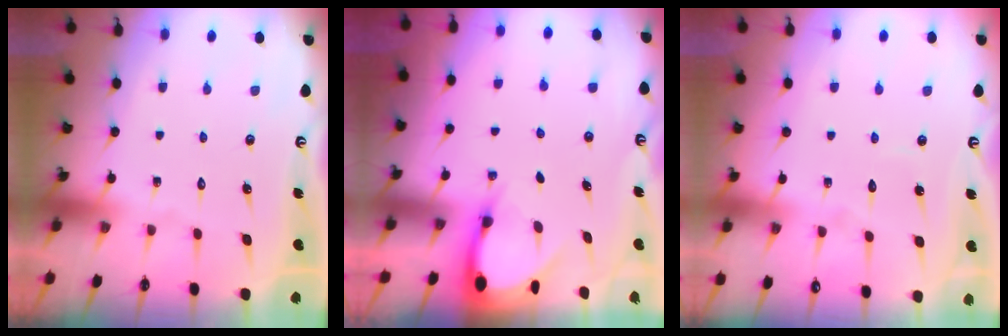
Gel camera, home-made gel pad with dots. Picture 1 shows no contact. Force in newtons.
{"total": 3.7, "press": 3.7, "slide": 0.2}
{"total": 2.7, "press": 2.7, "slide": 0.2}